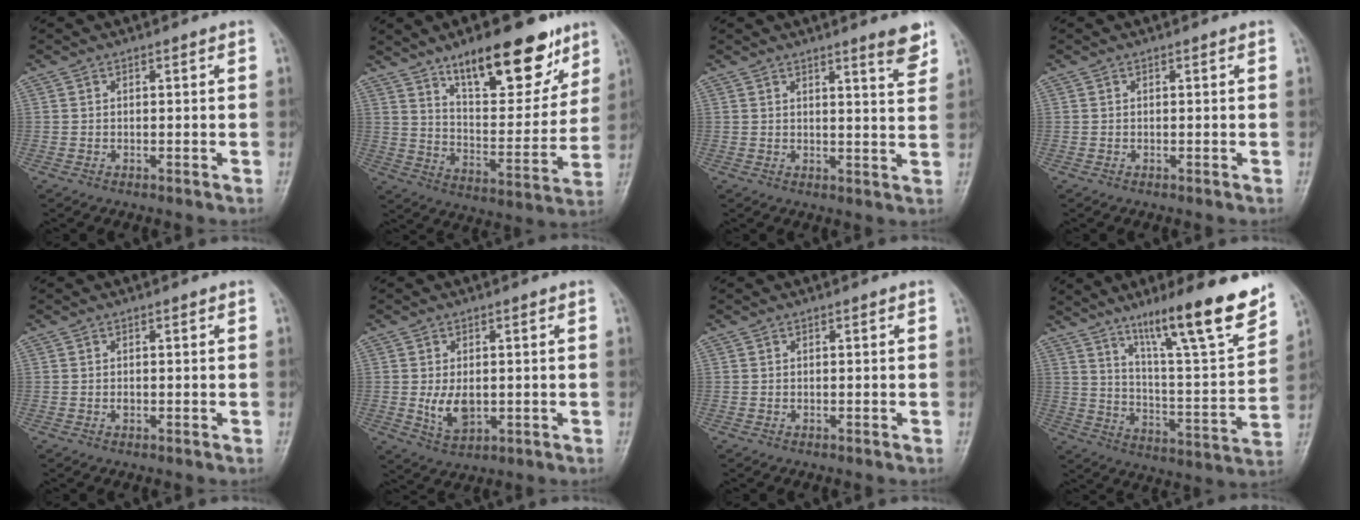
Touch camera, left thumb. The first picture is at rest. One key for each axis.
{"total": 20.0, "fx": 12.9, "fy": 7.5, "fz": 13.3, "tx": -0.147, "ty": -0.071, "tz": 0.209}
{"total": 5.0, "fx": 3.6, "fy": 0.4, "fz": 3.4, "tx": -0.036, "ty": -0.029, "tz": 0.047}
{"total": 0.0}
{"total": 0.6, "fx": 0.0, "fy": 0.4, "fz": 0.4, "tx": -0.004, "ty": 0.000, "tz": -0.001}
{"total": 5.5, "fx": -0.2, "fy": 3.5, "fz": 4.2, "tx": -0.067, "ty": -0.012, "tz": 0.006}
{"total": 0.0}
{"total": 19.7, "fx": 13.6, "fy": 2.6, "fz": 14.1, "tx": -0.192, "ty": -0.073, "tz": 0.221}